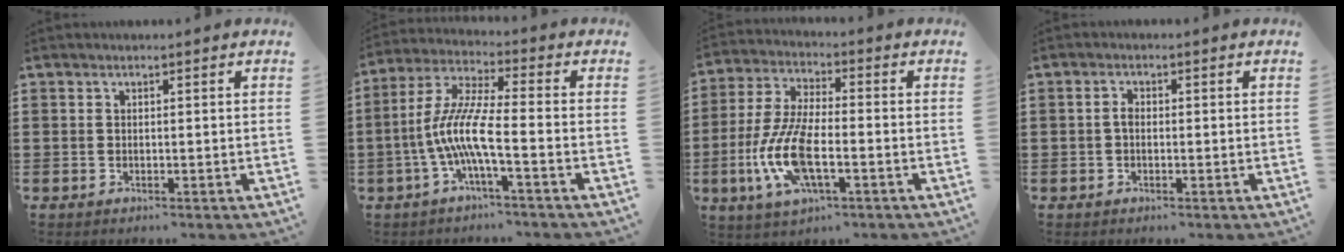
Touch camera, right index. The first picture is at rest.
{"total": 9.0, "force": [-3.2, 1.2, 8.4], "torque": [-0.192, -0.018, -0.068]}
{"total": 11.1, "force": [-3.4, 4.1, 9.7], "torque": [-0.227, -0.018, -0.065]}
{"total": 1.7, "force": [-0.2, 0.9, 1.4], "torque": [-0.028, 0.002, -0.005]}